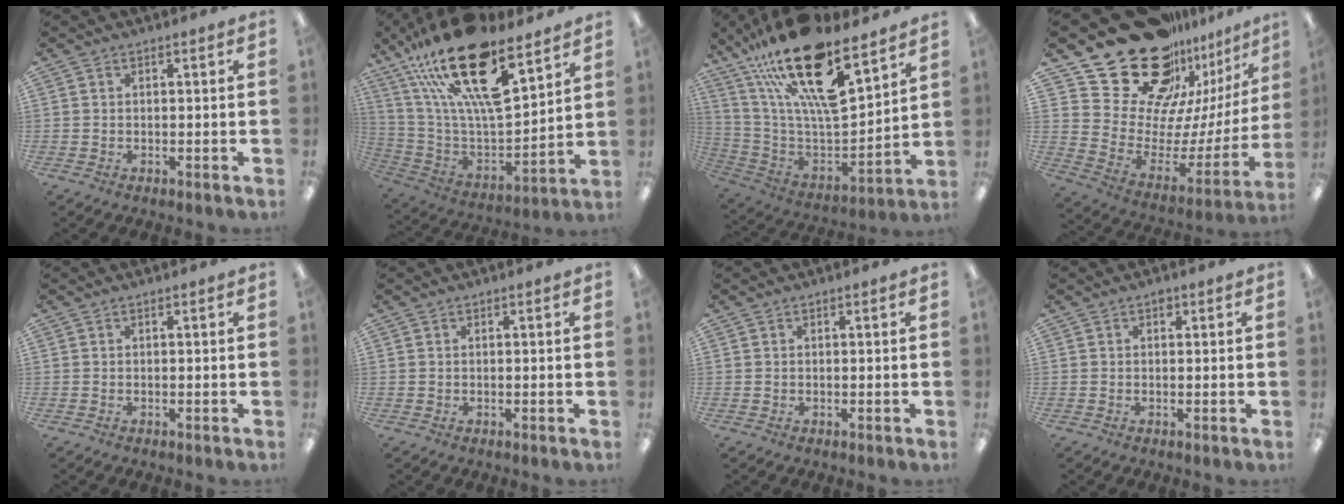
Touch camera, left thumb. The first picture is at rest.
{"total": 26.9, "force": [17.2, 10.3, 18.0], "torque": [-0.315, -0.101, 0.295]}
{"total": 25.5, "force": [16.8, 9.0, 16.9], "torque": [-0.298, -0.102, 0.292]}
{"total": 28.3, "force": [20.0, 15.3, 12.8], "torque": [-0.193, -0.147, 0.390]}
{"total": 0.0}
{"total": 0.0}
{"total": 0.0}
{"total": 1.1, "force": [0.6, 0.7, 0.6], "torque": [-0.004, 0.000, 0.008]}